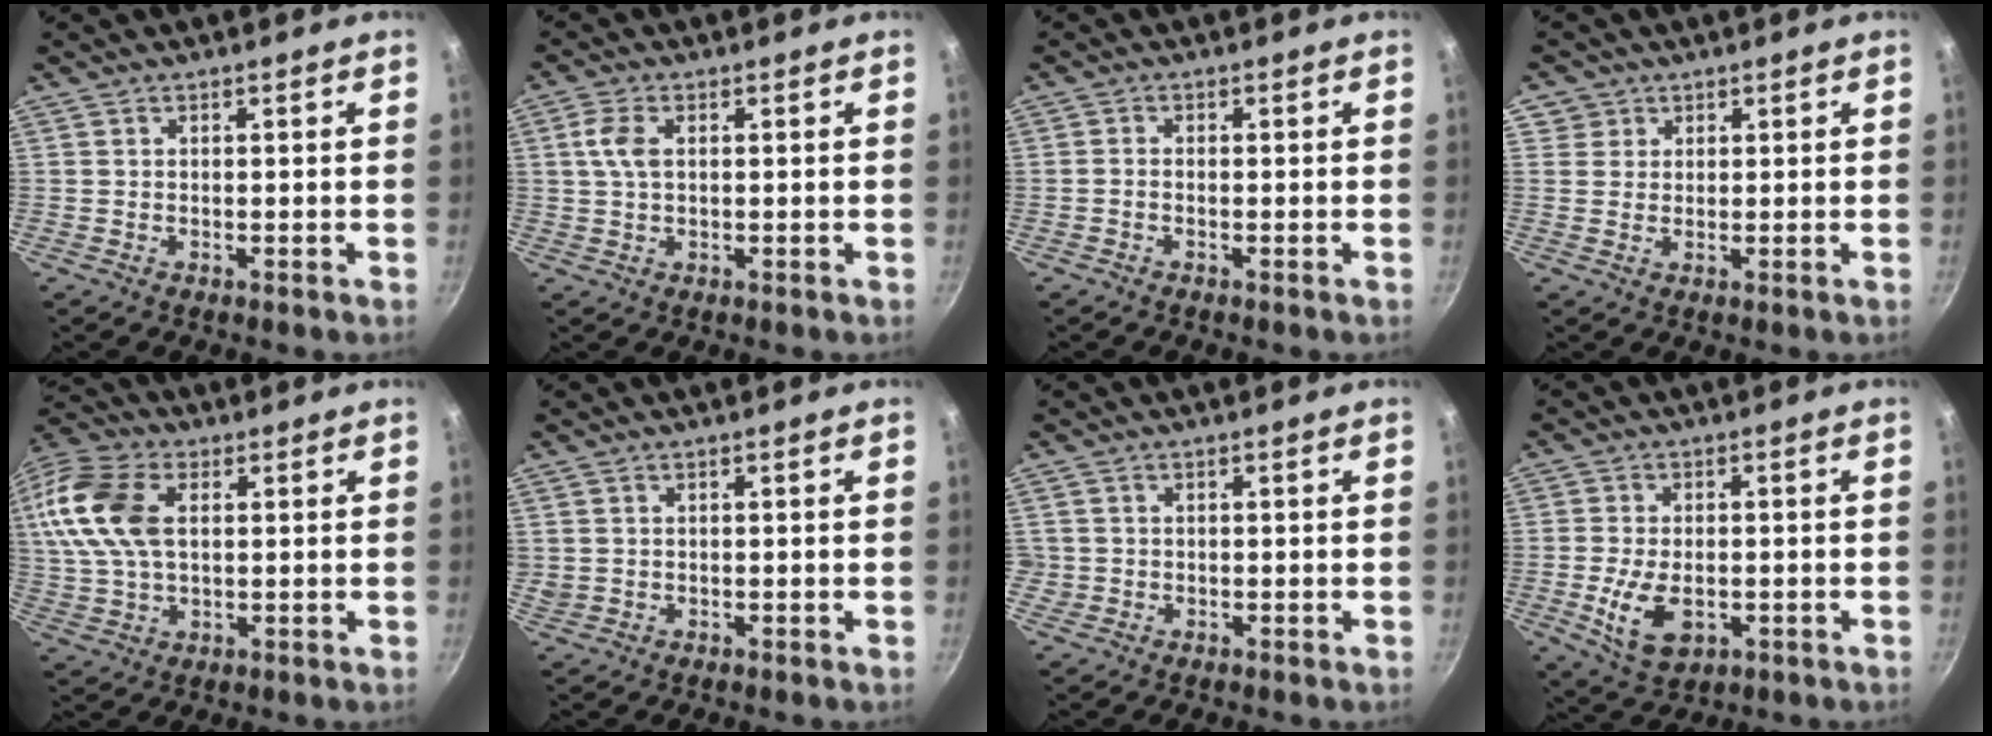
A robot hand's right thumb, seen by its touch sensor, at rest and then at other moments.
{"total": 4.2, "force": [0.8, 2.3, 3.4], "torque": [-0.075, 0.007, 0.013]}
{"total": 0.9, "force": [-0.6, 0.3, 0.6], "torque": [-0.017, 0.007, -0.017]}
{"total": 3.0, "force": [1.2, 2.8, 0.2], "torque": [0.026, 0.006, 0.016]}
{"total": 16.4, "force": [3.3, 10.2, 12.4], "torque": [-0.255, 0.018, 0.054]}
{"total": 1.0, "force": [0.3, 0.8, 0.4], "torque": [-0.012, 0.005, 0.013]}
{"total": 1.3, "force": [-0.2, 1.3, 0.1], "torque": [0.003, 0.006, 0.000]}
{"total": 9.0, "force": [-2.1, 5.4, 6.9], "torque": [-0.126, -0.001, -0.028]}